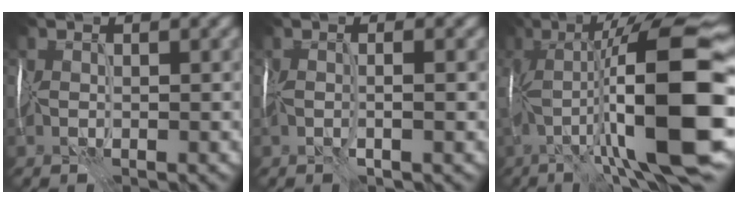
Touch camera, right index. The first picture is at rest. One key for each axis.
{"total": 1.1, "fx": -0.3, "fy": -0.1, "fz": 1.0, "tx": -0.022, "ty": -0.004, "tz": -0.007}
{"total": 15.9, "fx": -2.2, "fy": 3.4, "fz": 15.4, "tx": -0.247, "ty": 0.030, "tz": -0.030}